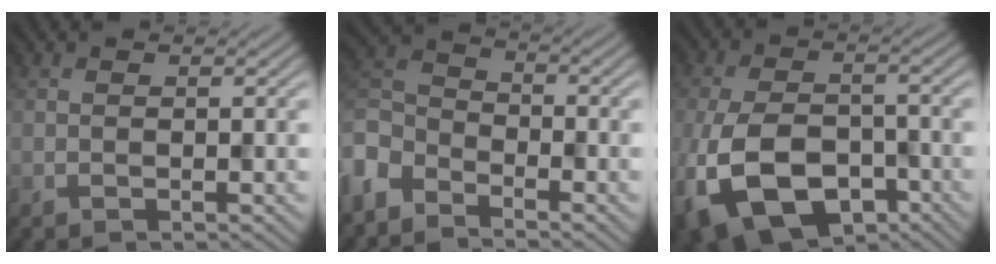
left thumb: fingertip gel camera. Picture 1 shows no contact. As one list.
[{"total": 6.7, "force": [-5.2, 3.2, 2.8], "torque": [-0.080, -0.004, -0.129]}, {"total": 12.6, "force": [-6.0, 7.4, 8.4], "torque": [-0.192, -0.022, -0.109]}]